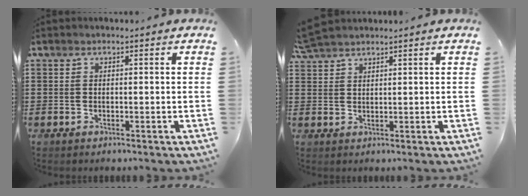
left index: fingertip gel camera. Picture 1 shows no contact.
{"total": 3.0, "force": [2.8, 0.5, 0.9], "torque": [-0.025, -0.001, 0.056]}